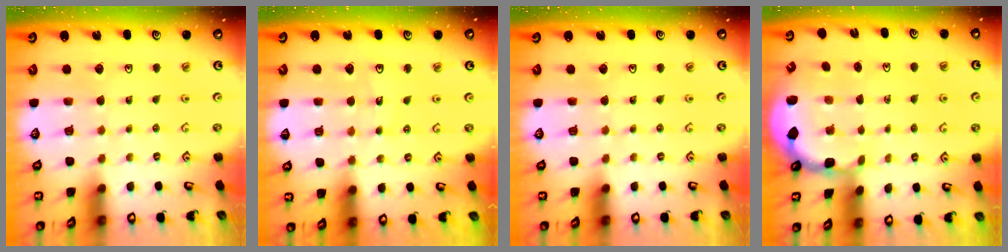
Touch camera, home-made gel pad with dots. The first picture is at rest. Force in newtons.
{"total": 4.9, "press": 4.3, "slide": 2.3}
{"total": 0.0}
{"total": 1.6, "press": 1.5, "slide": 0.4}